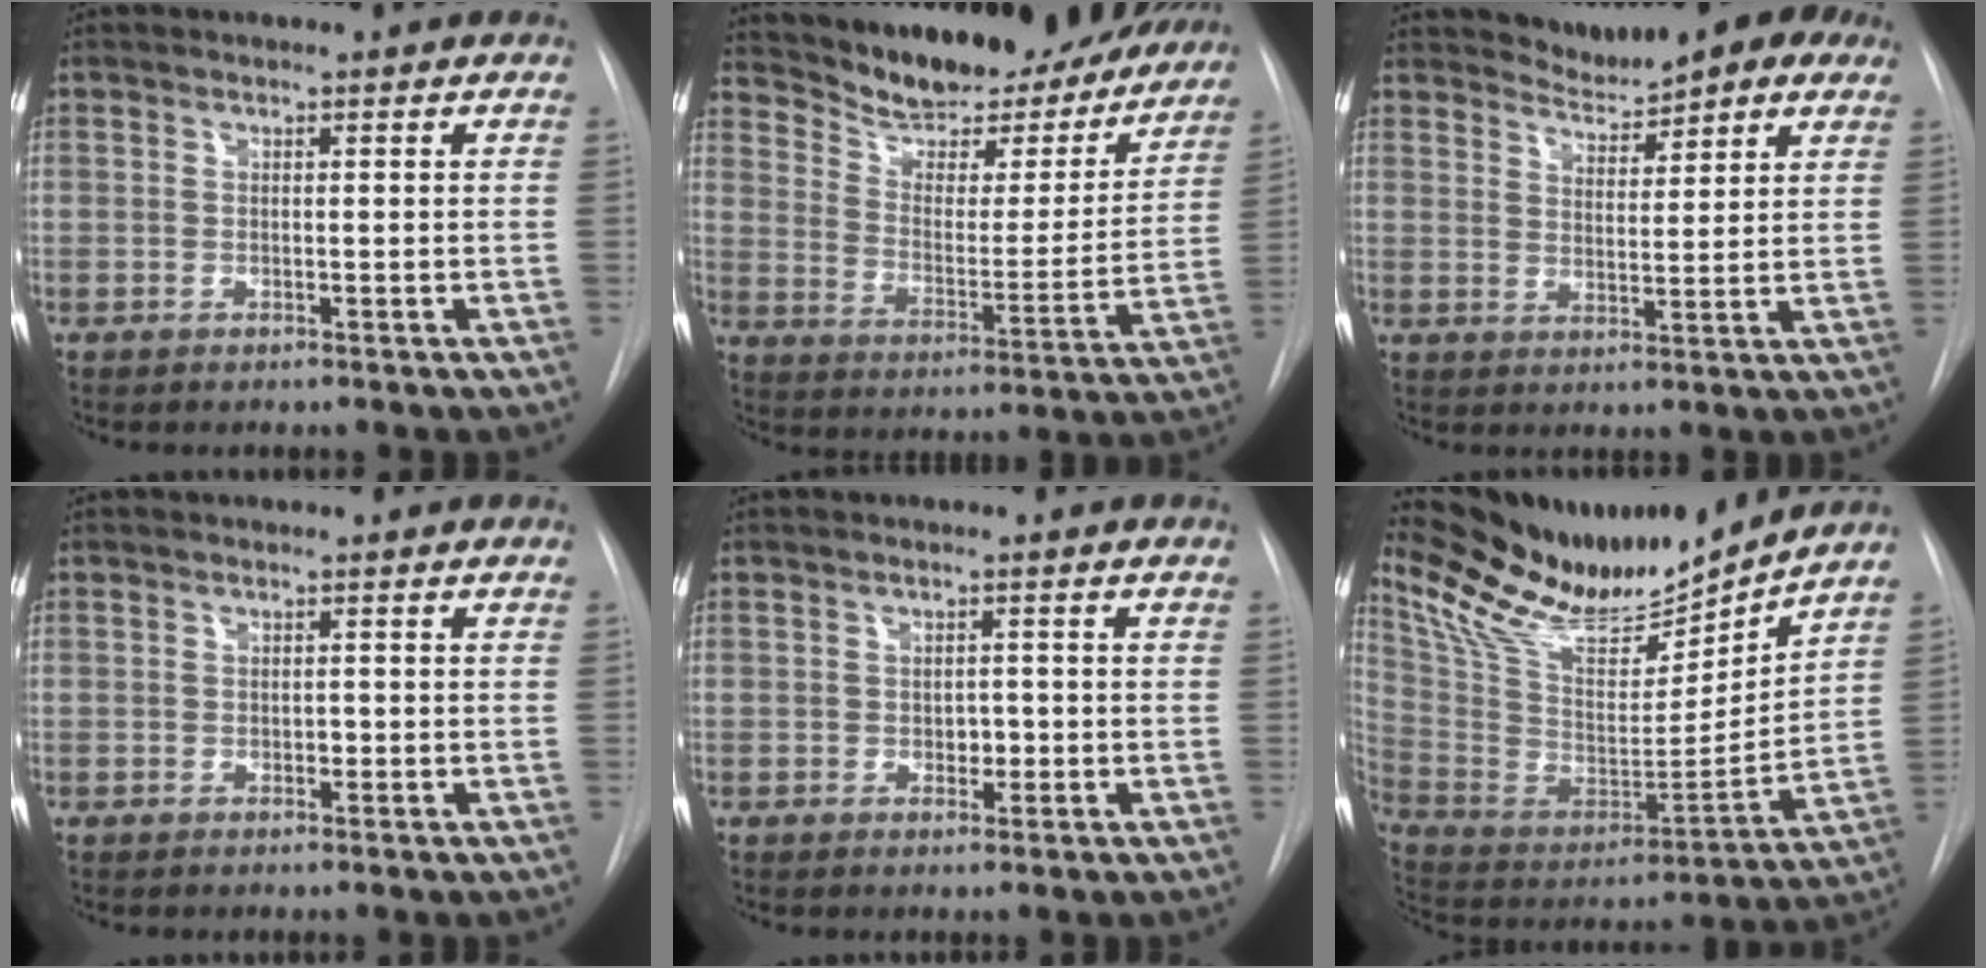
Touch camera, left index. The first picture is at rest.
{"total": 21.2, "force": [19.4, 5.6, 6.6], "torque": [-0.103, -0.022, 0.276]}
{"total": 8.2, "force": [7.3, 2.6, 2.7], "torque": [-0.030, -0.001, 0.094]}
{"total": 0.8, "force": [-0.5, 0.5, 0.5], "torque": [-0.007, -0.003, -0.008]}
{"total": 1.9, "force": [-0.7, 1.2, 1.2], "torque": [-0.016, -0.002, -0.008]}
{"total": 18.6, "force": [17.4, 2.0, 6.4], "torque": [-0.135, -0.042, 0.308]}